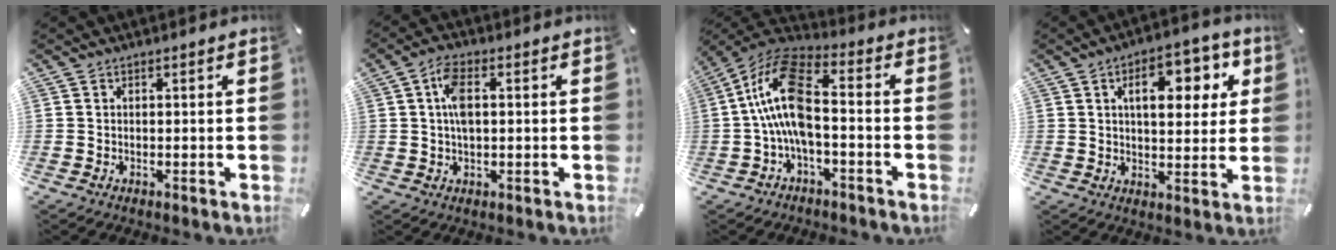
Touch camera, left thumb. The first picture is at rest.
{"total": 6.1, "force": [0.8, 3.0, 5.3], "torque": [-0.105, 0.006, 0.010]}
{"total": 13.4, "force": [-1.2, 5.9, 11.9], "torque": [-0.257, -0.007, -0.026]}
{"total": 12.2, "force": [4.9, 6.4, 9.2], "torque": [-0.119, -0.011, 0.075]}